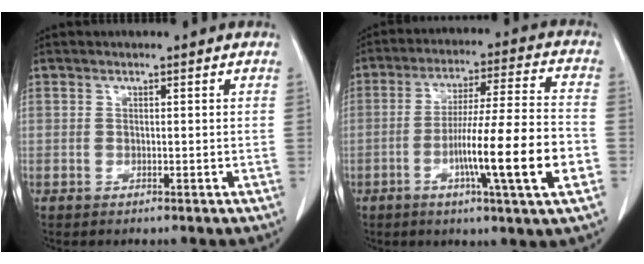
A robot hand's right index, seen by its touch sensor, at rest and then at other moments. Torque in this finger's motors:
{"motor_torque": [1.74, -0.40, 0.65, 0.21]}